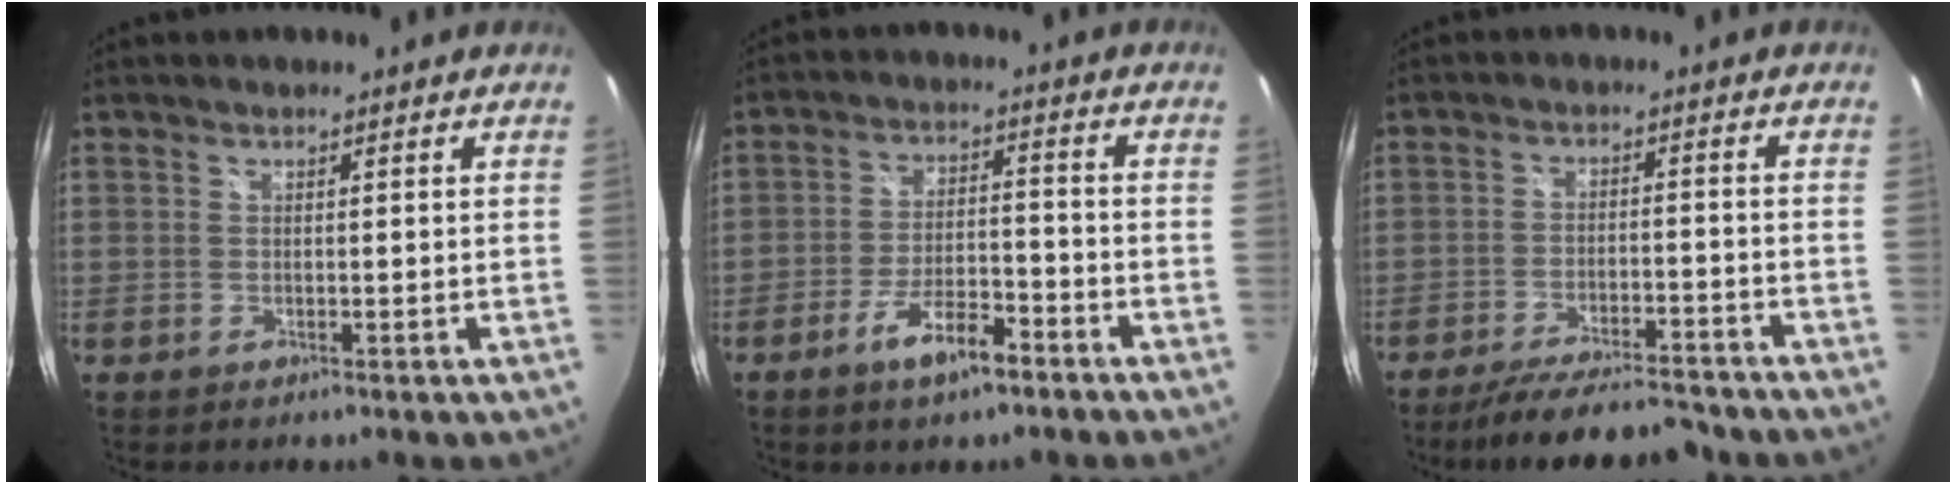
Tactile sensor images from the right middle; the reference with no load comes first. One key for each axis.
{"total": 8.2, "fx": -5.4, "fy": 2.4, "fz": 5.7, "tx": -0.114, "ty": 0.002, "tz": -0.090}
{"total": 14.3, "fx": -12.7, "fy": 2.5, "fz": 5.9, "tx": -0.121, "ty": -0.011, "tz": -0.191}